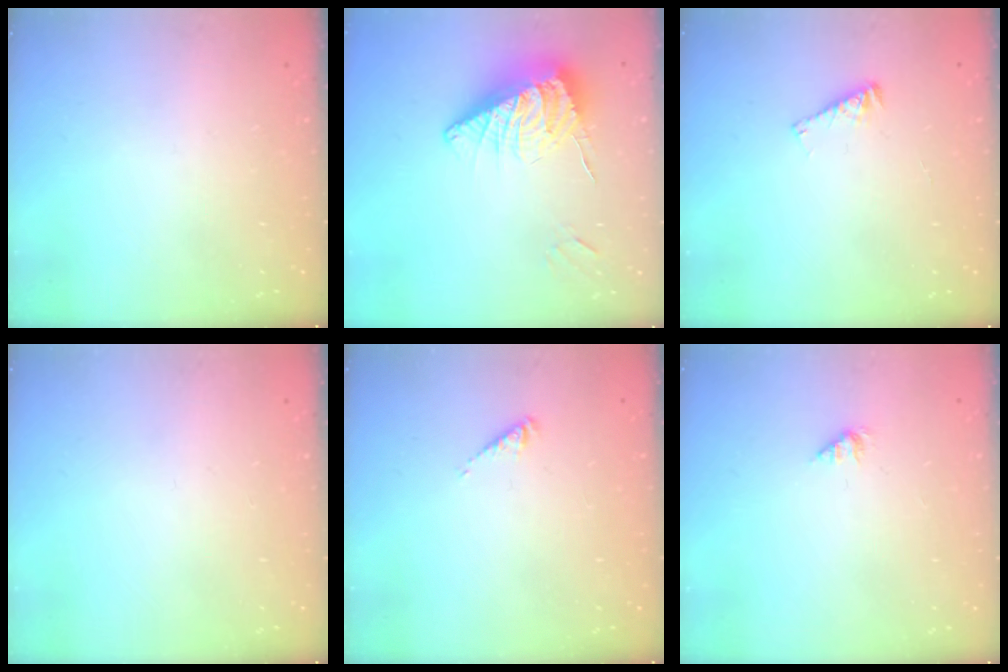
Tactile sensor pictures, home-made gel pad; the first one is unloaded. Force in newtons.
{"total": 12.6, "press": 12.2, "slide": 2.9}
{"total": 3.8, "press": 3.8, "slide": 0.3}
{"total": 0.0}
{"total": 1.1, "press": 1.0, "slide": 0.3}
{"total": 1.1, "press": 1.0, "slide": 0.2}